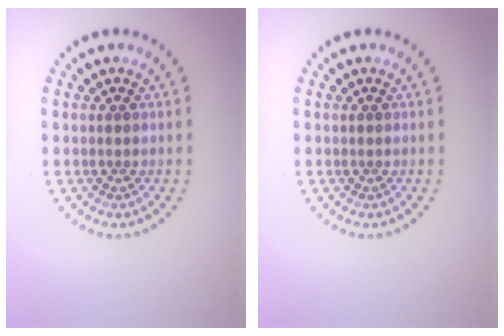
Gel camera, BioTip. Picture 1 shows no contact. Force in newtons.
{"total": 0.0}